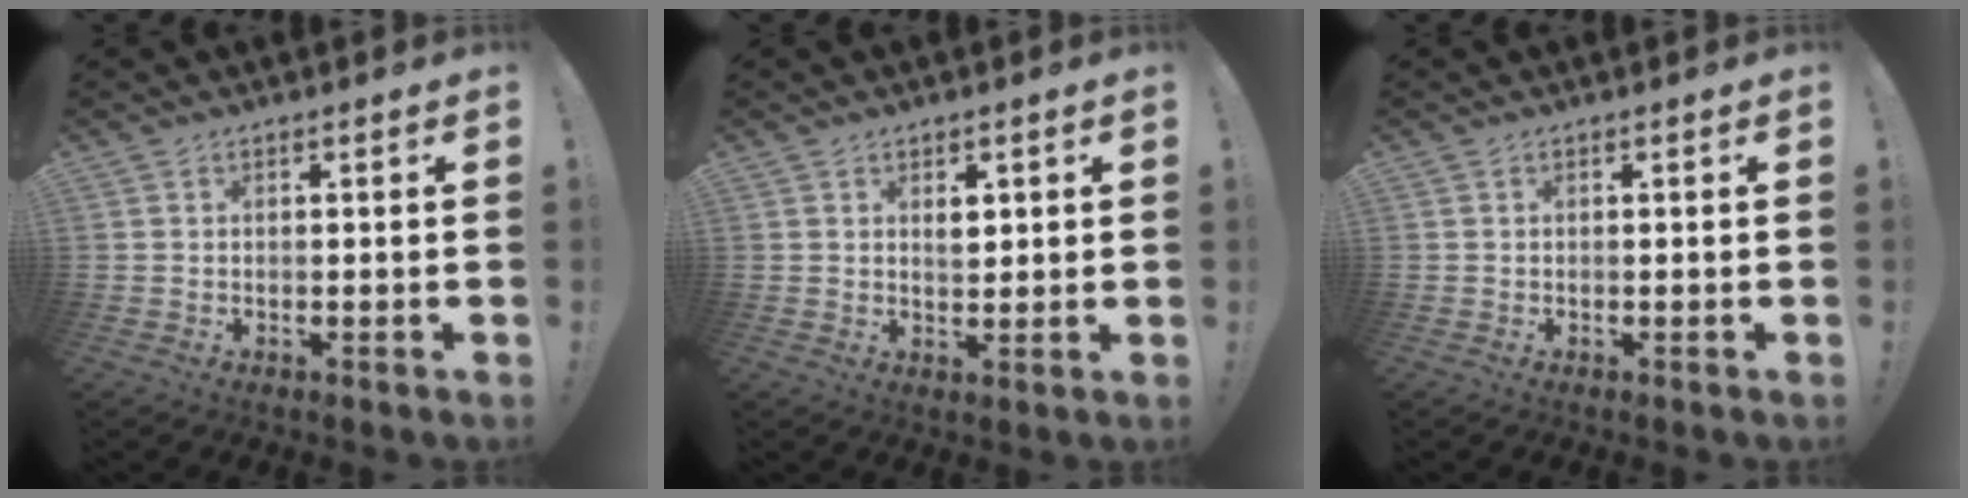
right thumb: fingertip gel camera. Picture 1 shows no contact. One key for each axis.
{"total": 3.7, "fx": 1.6, "fy": 2.4, "fz": 2.2, "tx": -0.020, "ty": -0.006, "tz": 0.023}
{"total": 0.0}